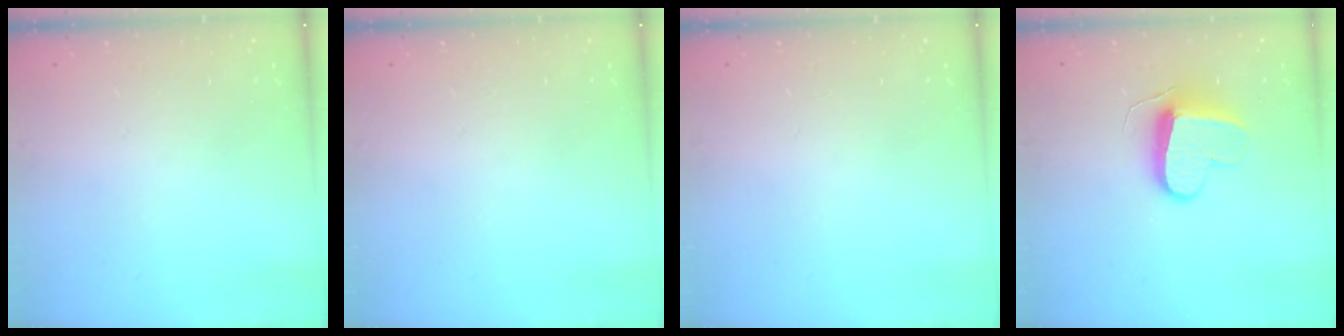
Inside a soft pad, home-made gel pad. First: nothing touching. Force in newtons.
{"total": 0.0}
{"total": 0.0}
{"total": 10.3, "press": 10.2, "slide": 1.2}